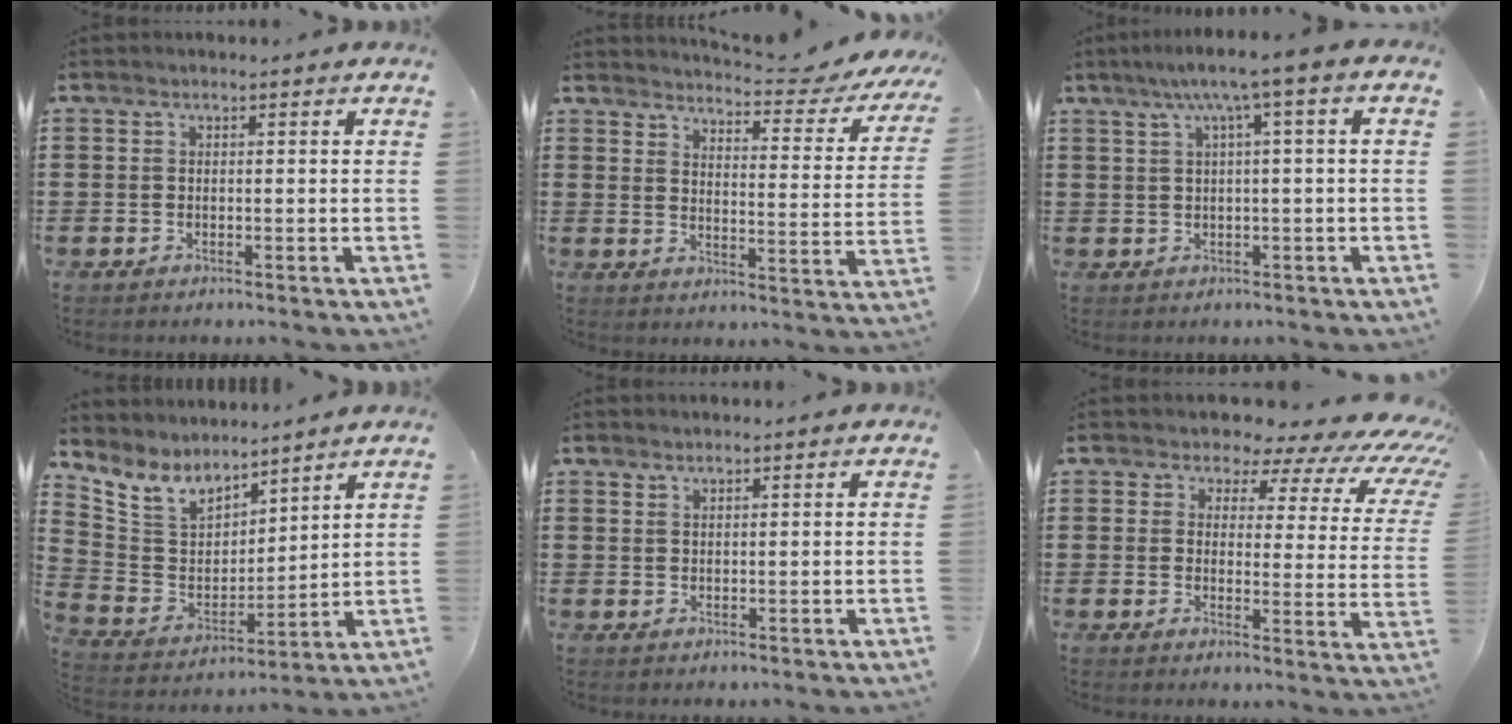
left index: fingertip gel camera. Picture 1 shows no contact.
{"total": 4.7, "force": [4.4, 0.1, 1.7], "torque": [-0.033, -0.043, 0.065]}
{"total": 4.2, "force": [0.7, -0.4, 4.1], "torque": [-0.080, -0.003, 0.003]}
{"total": 7.2, "force": [6.0, 3.6, 1.5], "torque": [-0.074, -0.043, 0.109]}
{"total": 1.2, "force": [1.2, 0.3, 0.1], "torque": [-0.004, 0.000, 0.023]}
{"total": 5.2, "force": [3.9, 2.4, 2.5], "torque": [-0.055, -0.027, 0.059]}